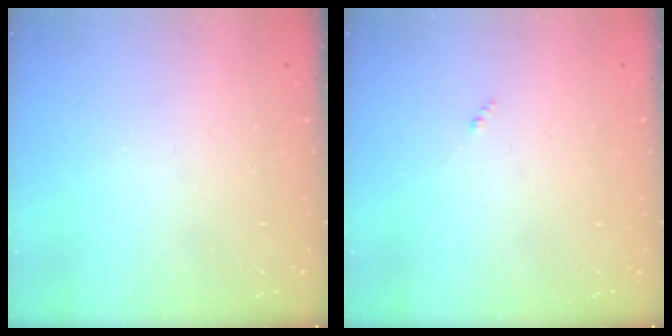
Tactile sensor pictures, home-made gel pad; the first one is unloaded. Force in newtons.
{"total": 0.0}